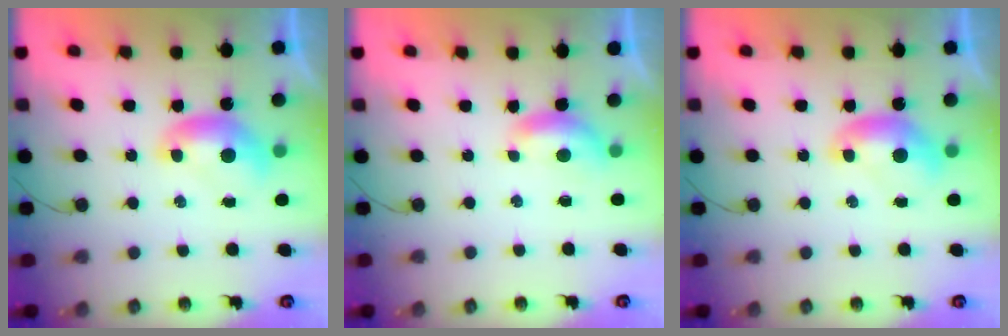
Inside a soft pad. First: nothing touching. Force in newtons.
{"total": 1.2, "press": 1.1, "slide": 0.5}
{"total": 0.0}